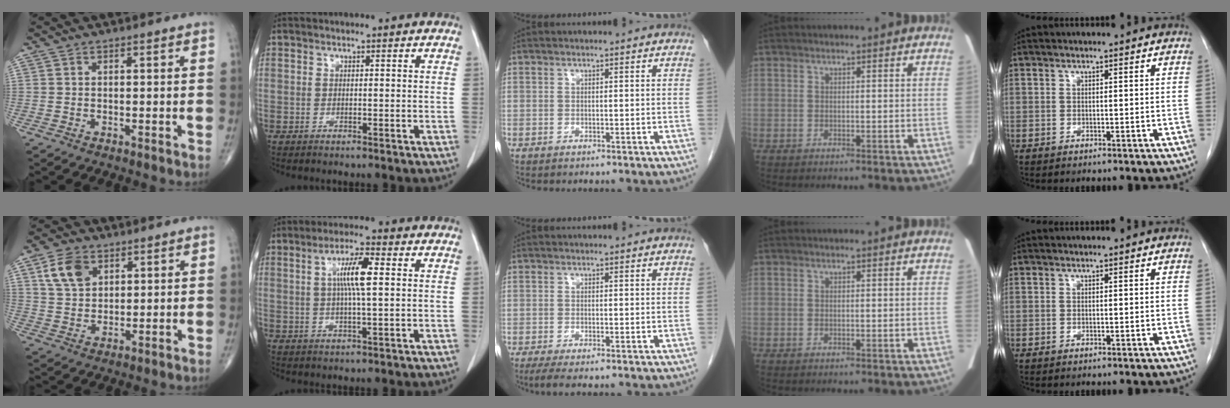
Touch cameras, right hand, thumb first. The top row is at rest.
{"thumb": {"total": 7.7, "force": [3.5, 5.2, 4.5], "torque": [-0.069, -0.011, 0.070]}, "index": {"total": 6.8, "force": [1.3, 0.6, 6.7], "torque": [-0.123, 0.006, 0.023]}, "middle": {"total": 2.6, "force": [-1.8, 0.2, 1.9], "torque": [-0.040, -0.011, -0.034]}}